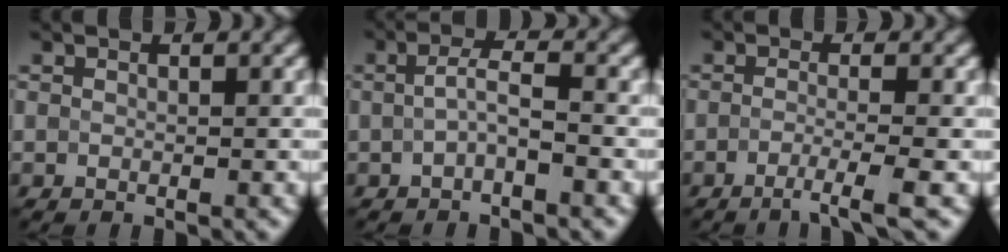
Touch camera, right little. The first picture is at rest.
{"total": 2.2, "force": [-0.4, 0.4, 2.1], "torque": [-0.042, 0.003, -0.012]}
{"total": 2.9, "force": [-1.4, 0.3, 2.5], "torque": [-0.032, -0.003, -0.038]}